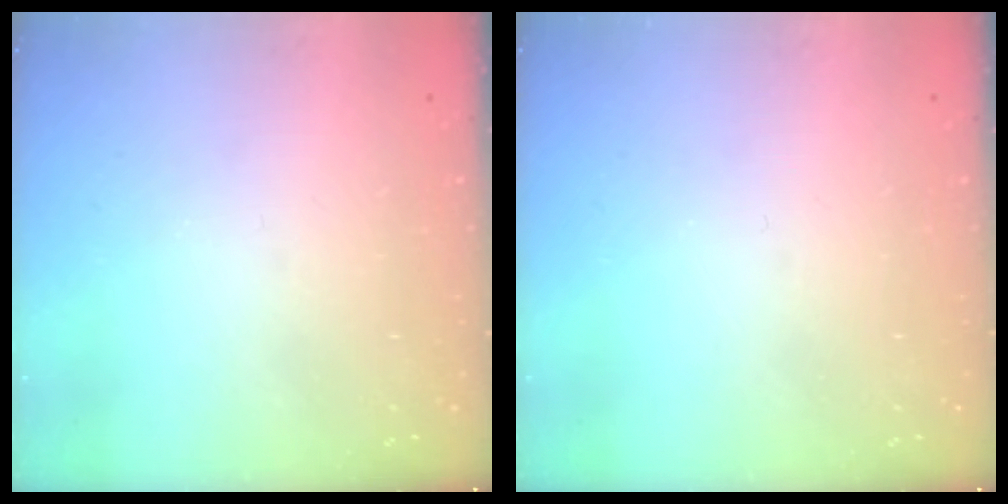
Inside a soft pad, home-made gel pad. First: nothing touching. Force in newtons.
{"total": 0.0}